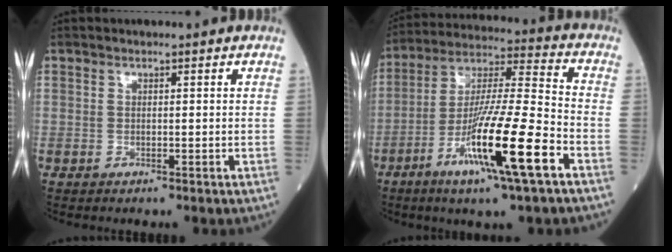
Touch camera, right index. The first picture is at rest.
{"total": 15.6, "force": [-6.9, -0.1, 14.0], "torque": [-0.269, -0.022, -0.123]}